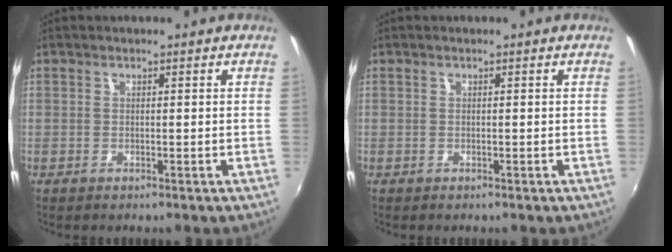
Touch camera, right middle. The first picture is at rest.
{"total": 0.0}